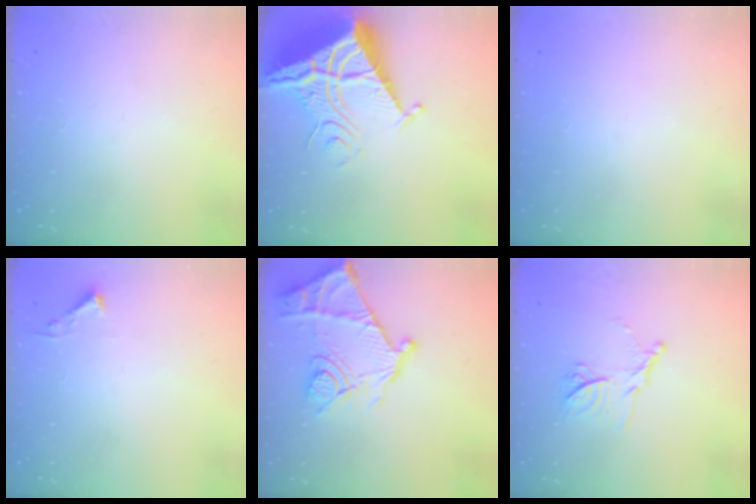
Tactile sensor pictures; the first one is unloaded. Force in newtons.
{"total": 12.7, "press": 12.6, "slide": 1.2}
{"total": 1.5, "press": 1.5, "slide": 0.1}
{"total": 2.4, "press": 2.4, "slide": 0.3}
{"total": 17.3, "press": 17.2, "slide": 1.7}
{"total": 12.6, "press": 12.5, "slide": 0.9}